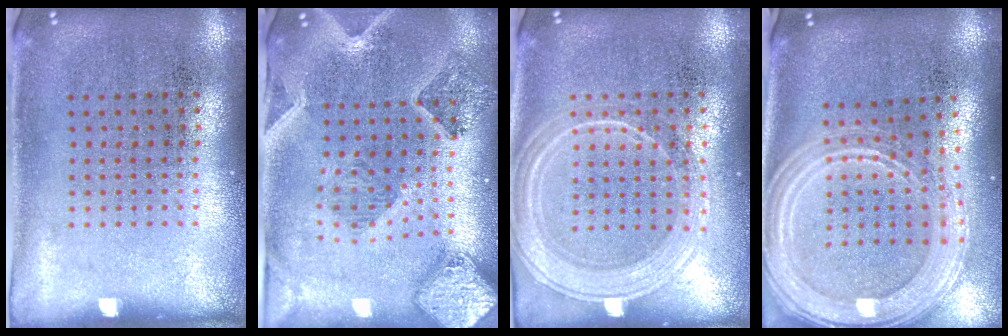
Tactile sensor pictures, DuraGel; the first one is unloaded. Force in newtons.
{"total": 1.8, "press": 1.7, "slide": 0.5}
{"total": 1.9, "press": 1.8, "slide": 0.3}
{"total": 2.8, "press": 2.3, "slide": 1.5}